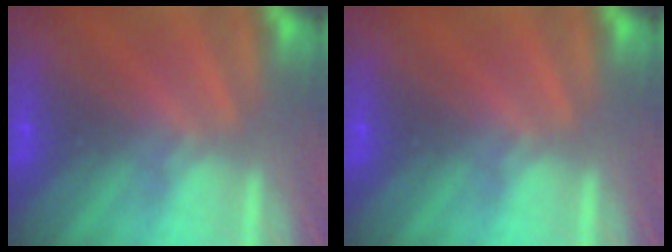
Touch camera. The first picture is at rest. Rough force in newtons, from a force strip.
{"total": 0.0}